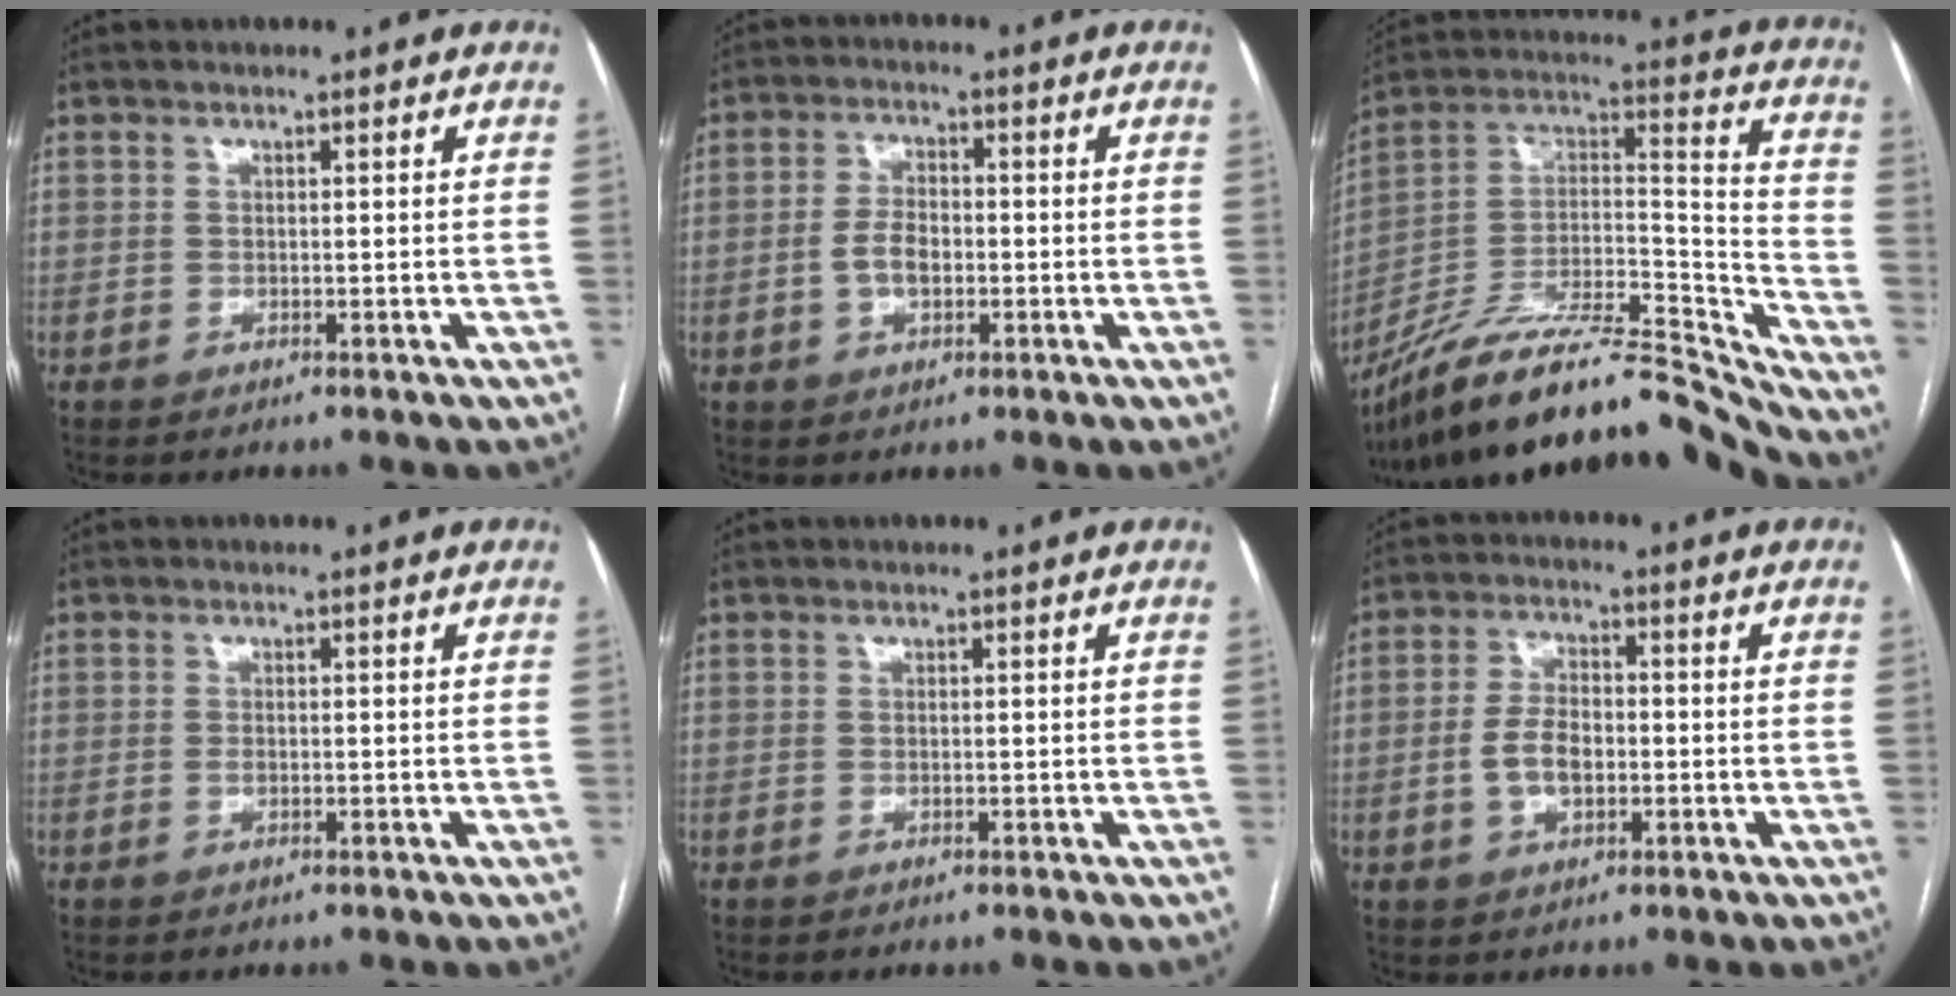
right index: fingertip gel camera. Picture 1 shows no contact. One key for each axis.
{"total": 4.7, "fx": -1.0, "fy": 2.7, "fz": 3.7, "tx": -0.077, "ty": 0.009, "tz": -0.018}
{"total": 25.8, "fx": -23.4, "fy": 2.8, "fz": 10.5, "tx": -0.156, "ty": 0.022, "tz": -0.385}
{"total": 0.7, "fx": -0.2, "fy": 0.4, "fz": 0.6, "tx": -0.011, "ty": 0.001, "tz": -0.003}
{"total": 0.0}
{"total": 6.0, "fx": -1.2, "fy": 3.4, "fz": 4.8, "tx": -0.101, "ty": 0.011, "tz": -0.021}